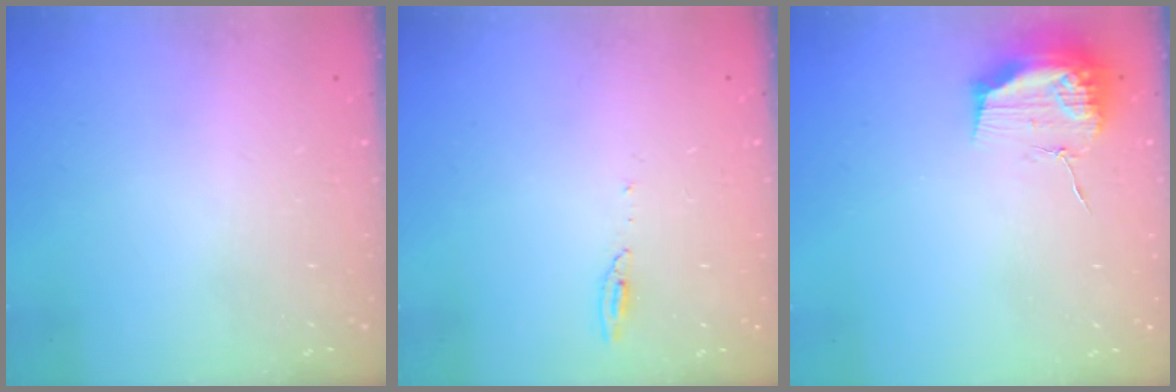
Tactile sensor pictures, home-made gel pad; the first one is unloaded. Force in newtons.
{"total": 3.5, "press": 3.4, "slide": 0.7}
{"total": 13.1, "press": 13.1, "slide": 0.1}